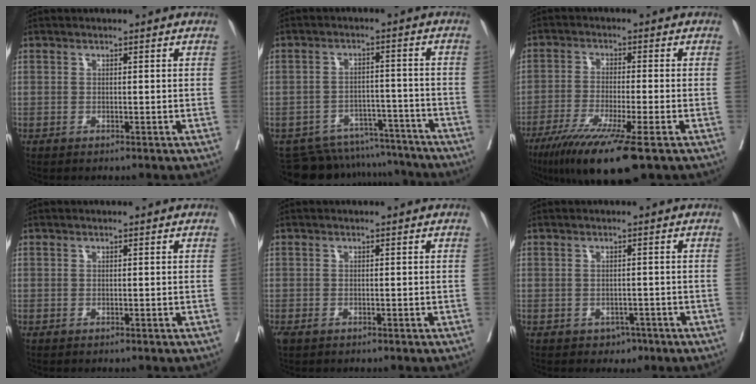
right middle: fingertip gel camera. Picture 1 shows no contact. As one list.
[{"total": 14.0, "force": [-13.2, 4.5, 1.4], "torque": [-0.020, 0.026, -0.172]}, {"total": 12.0, "force": [-7.4, 0.1, 9.5], "torque": [-0.160, -0.035, -0.122]}, {"total": 0.0}, {"total": 1.2, "force": [-0.7, 0.6, 0.7], "torque": [-0.019, -0.004, -0.008]}, {"total": 1.8, "force": [-1.0, 1.4, 0.5], "torque": [-0.002, 0.005, -0.008]}]